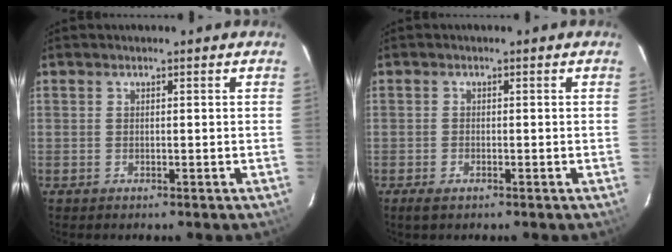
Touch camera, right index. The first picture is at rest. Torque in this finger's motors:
{"motor_torque": [0.31, 0.02, 0.10, 0.02]}